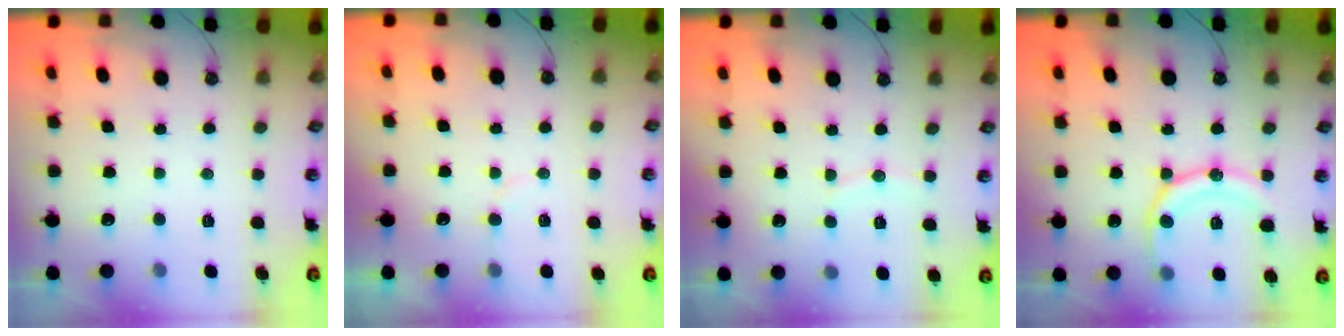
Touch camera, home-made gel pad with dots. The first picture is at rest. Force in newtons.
{"total": 3.0, "press": 3.0, "slide": 0.2}
{"total": 4.4, "press": 4.4, "slide": 0.7}
{"total": 15.1, "press": 15.1, "slide": 1.5}